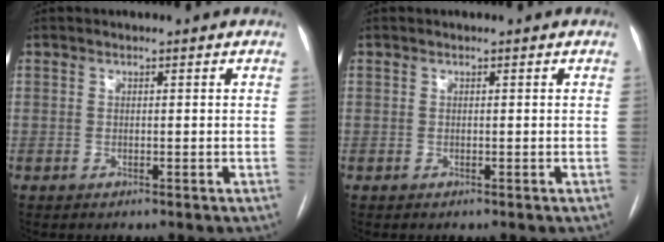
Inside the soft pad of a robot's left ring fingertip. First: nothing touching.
{"total": 0.0}